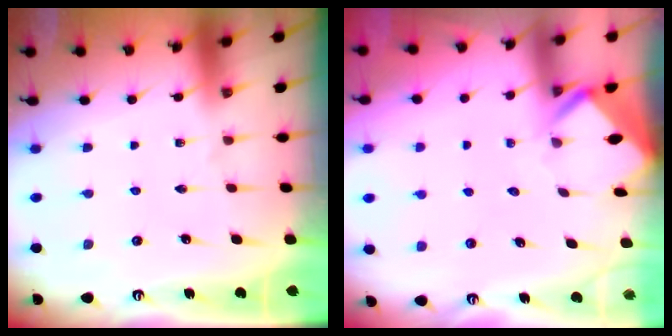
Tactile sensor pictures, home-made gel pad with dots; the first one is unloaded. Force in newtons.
{"total": 2.9, "press": 2.9, "slide": 0.2}